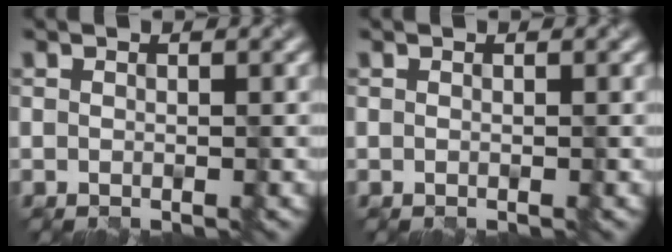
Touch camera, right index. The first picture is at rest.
{"total": 0.0}